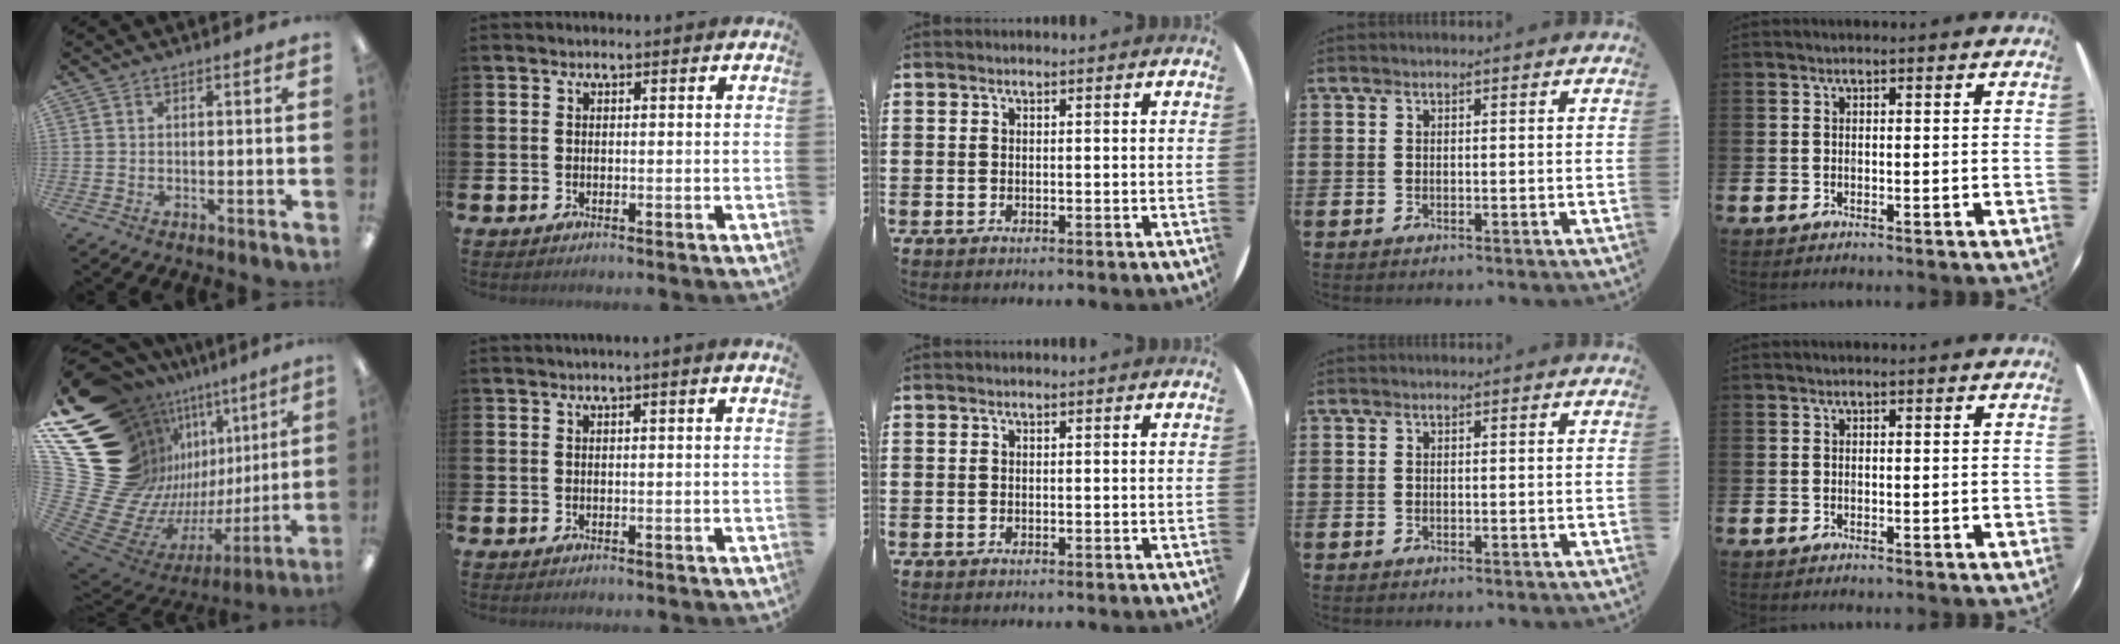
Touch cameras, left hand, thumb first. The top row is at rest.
{"thumb": {"total": 27.6, "force": [9.3, 18.8, 17.8], "torque": [-0.302, -0.150, 0.269]}, "index": {"total": 0.9, "force": [0.5, -0.4, 0.6], "torque": [-0.016, -0.001, 0.011]}}